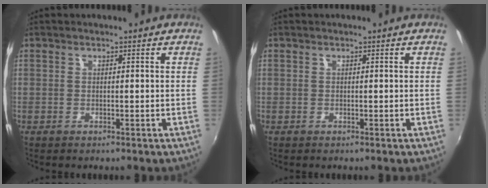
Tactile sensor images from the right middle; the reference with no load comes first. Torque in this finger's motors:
{"motor_torque": [0.00, 0.00, 0.00, 0.00]}